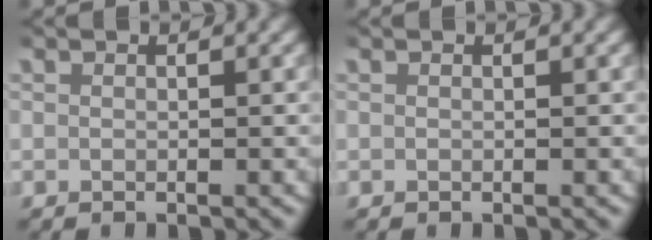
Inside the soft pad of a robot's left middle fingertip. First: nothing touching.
{"total": 0.0}